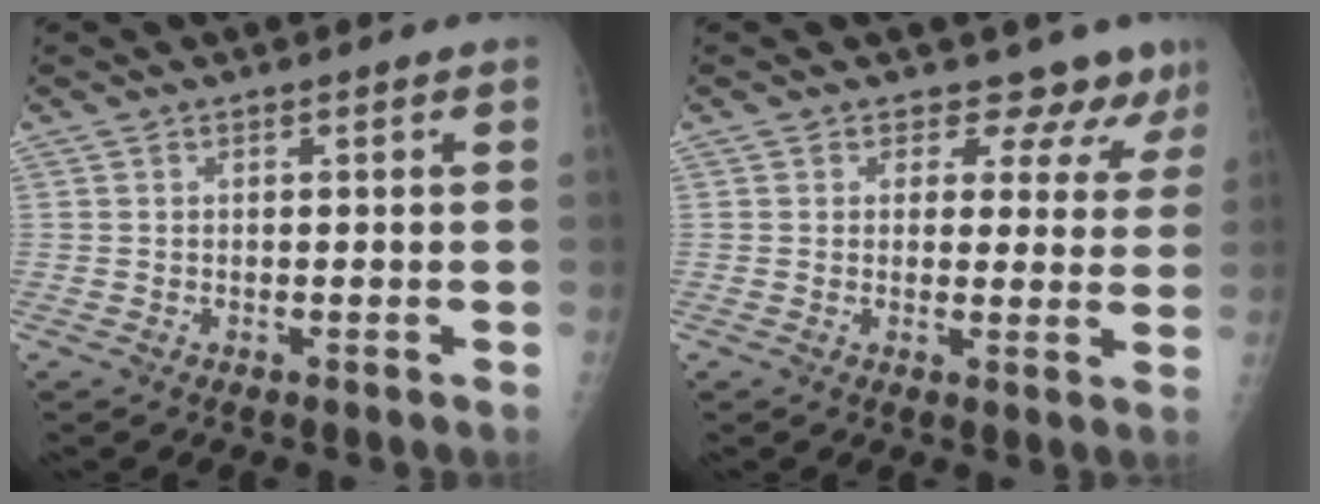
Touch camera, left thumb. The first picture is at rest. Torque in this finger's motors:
{"motor_torque": [0.24, 0.33, -0.41, -0.16, 0.03]}